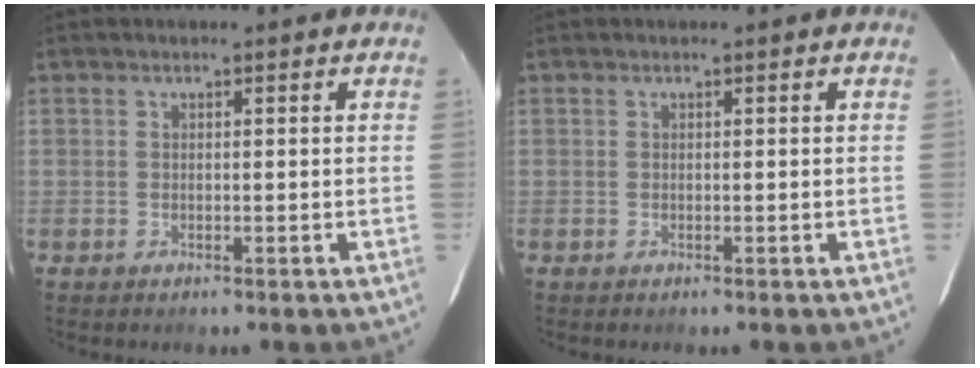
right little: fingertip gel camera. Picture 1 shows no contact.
{"total": 0.0}